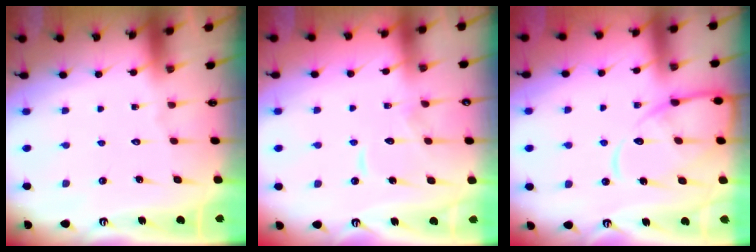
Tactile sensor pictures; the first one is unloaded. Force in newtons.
{"total": 7.9, "press": 7.8, "slide": 0.8}
{"total": 12.1, "press": 12.0, "slide": 1.2}